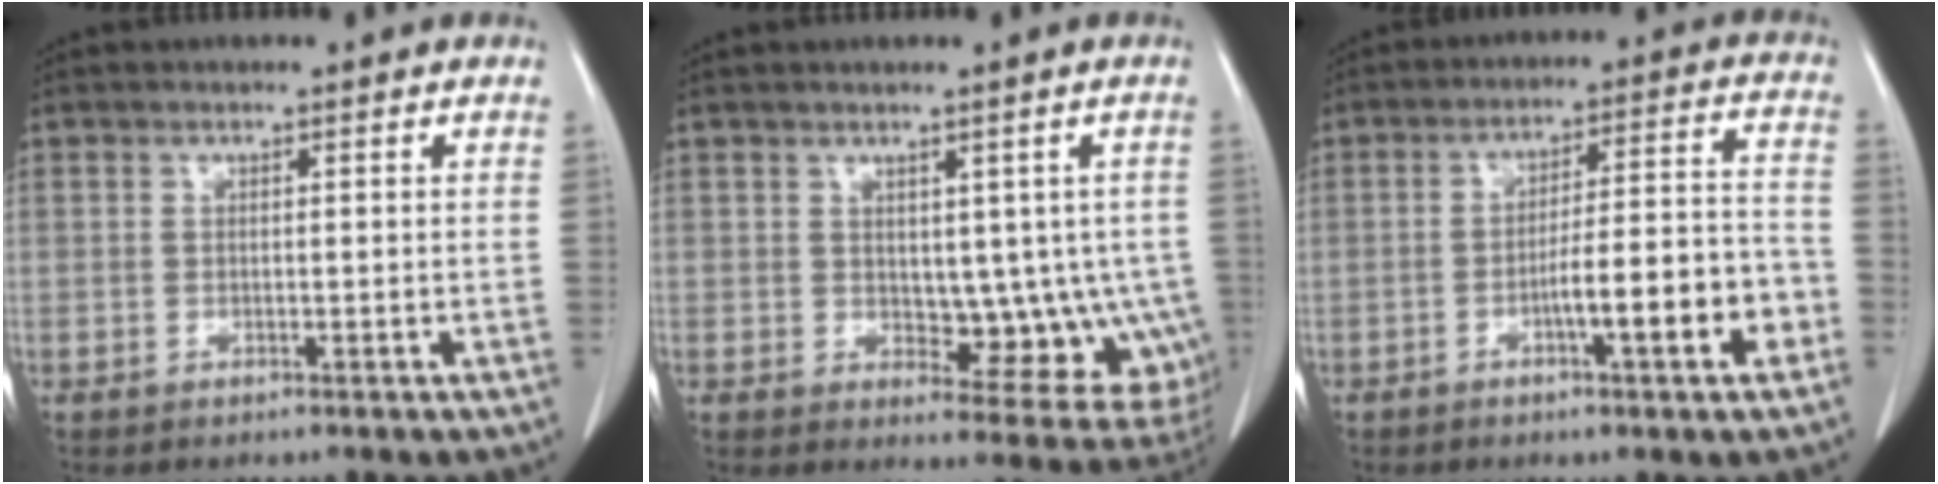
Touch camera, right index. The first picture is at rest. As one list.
[{"total": 9.5, "force": [-0.5, 5.8, 7.5], "torque": [-0.066, 0.008, 0.009]}, {"total": 10.7, "force": [-4.2, 1.1, 9.7], "torque": [-0.142, 0.017, -0.060]}]